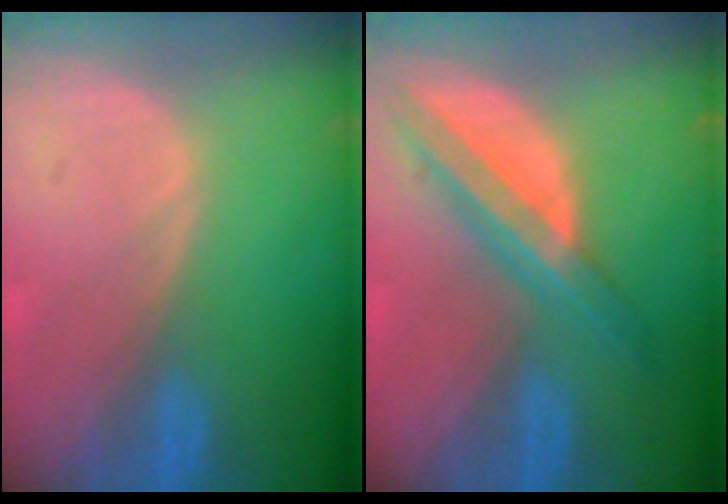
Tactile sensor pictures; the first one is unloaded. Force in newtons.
{"total": 8.0, "press": 6.7, "slide": 4.3}